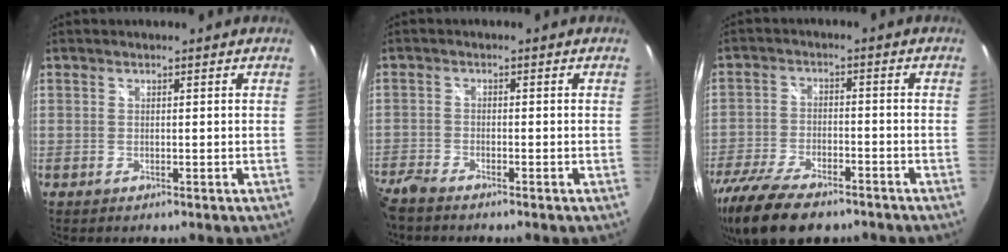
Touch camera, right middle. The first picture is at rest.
{"total": 5.9, "force": [-5.2, 1.2, 2.4], "torque": [-0.074, -0.025, -0.104]}
{"total": 18.0, "force": [-13.5, 6.6, 9.9], "torque": [-0.227, -0.039, -0.233]}